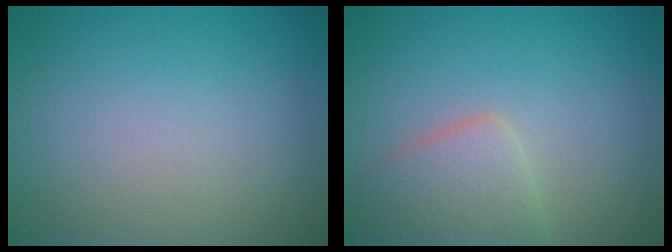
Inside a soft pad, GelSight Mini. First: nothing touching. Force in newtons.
{"total": 3.6, "press": 3.6, "slide": 0.2}